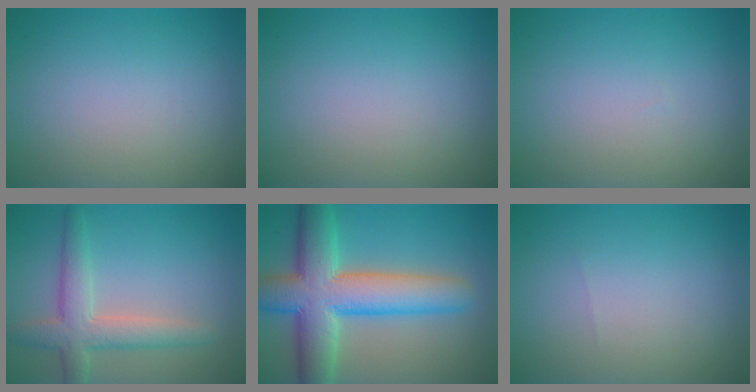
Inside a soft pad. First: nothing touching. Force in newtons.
{"total": 0.0}
{"total": 0.0}
{"total": 4.4, "press": 4.4, "slide": 0.3}
{"total": 10.3, "press": 10.3, "slide": 0.5}
{"total": 0.0}